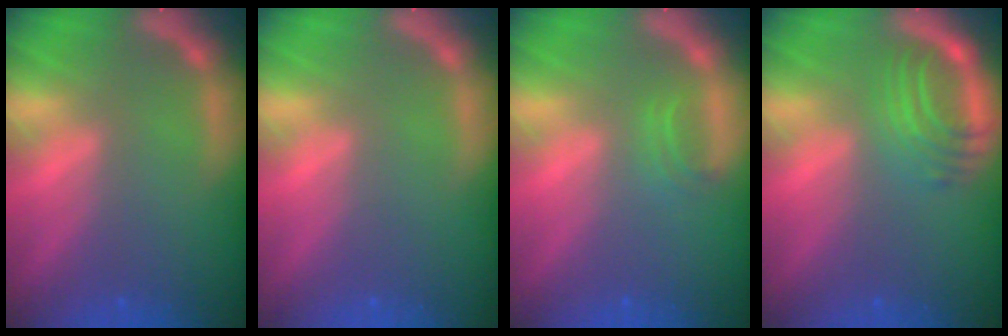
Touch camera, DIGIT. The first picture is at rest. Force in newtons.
{"total": 0.0}
{"total": 1.4}
{"total": 5.0}